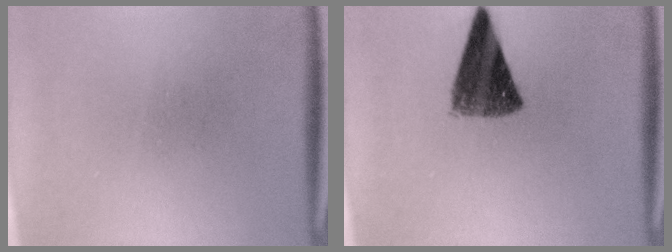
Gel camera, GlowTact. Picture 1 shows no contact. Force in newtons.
{"total": 9.6}